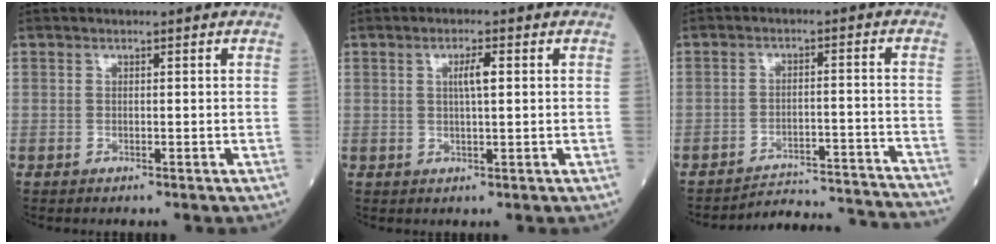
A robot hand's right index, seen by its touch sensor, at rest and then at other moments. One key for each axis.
{"total": 2.8, "fx": 0.7, "fy": 0.3, "fz": 2.7, "tx": -0.050, "ty": 0.002, "tz": 0.012}
{"total": 16.9, "fx": -16.8, "fy": -0.8, "fz": 1.8, "tx": -0.005, "ty": 0.008, "tz": -0.215}